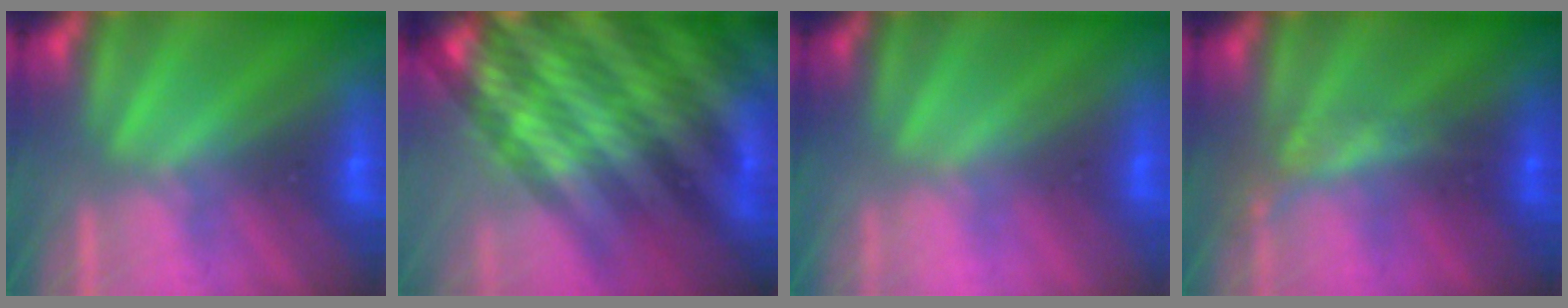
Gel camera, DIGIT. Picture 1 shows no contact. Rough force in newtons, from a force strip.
{"total": 7.1}
{"total": 2.3}
{"total": 2.1}